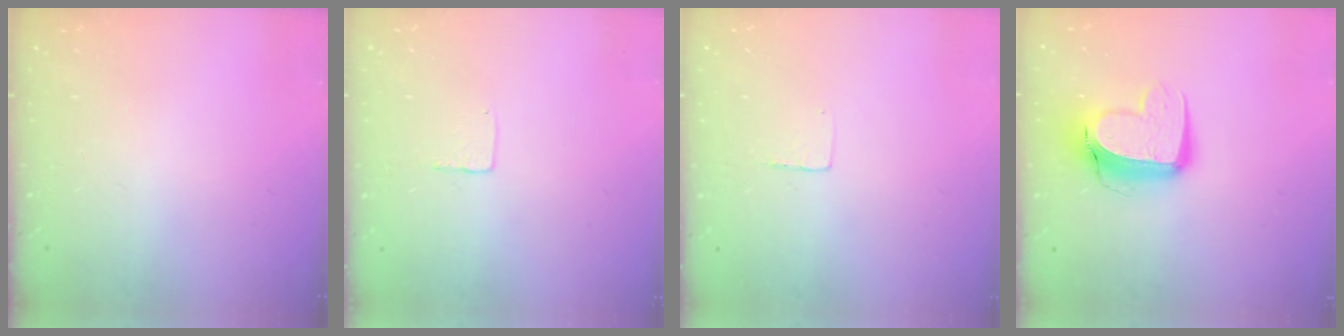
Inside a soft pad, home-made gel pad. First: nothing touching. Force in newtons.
{"total": 2.7, "press": 2.7, "slide": 0.1}
{"total": 3.0, "press": 3.0, "slide": 0.2}
{"total": 12.0, "press": 12.0, "slide": 1.2}